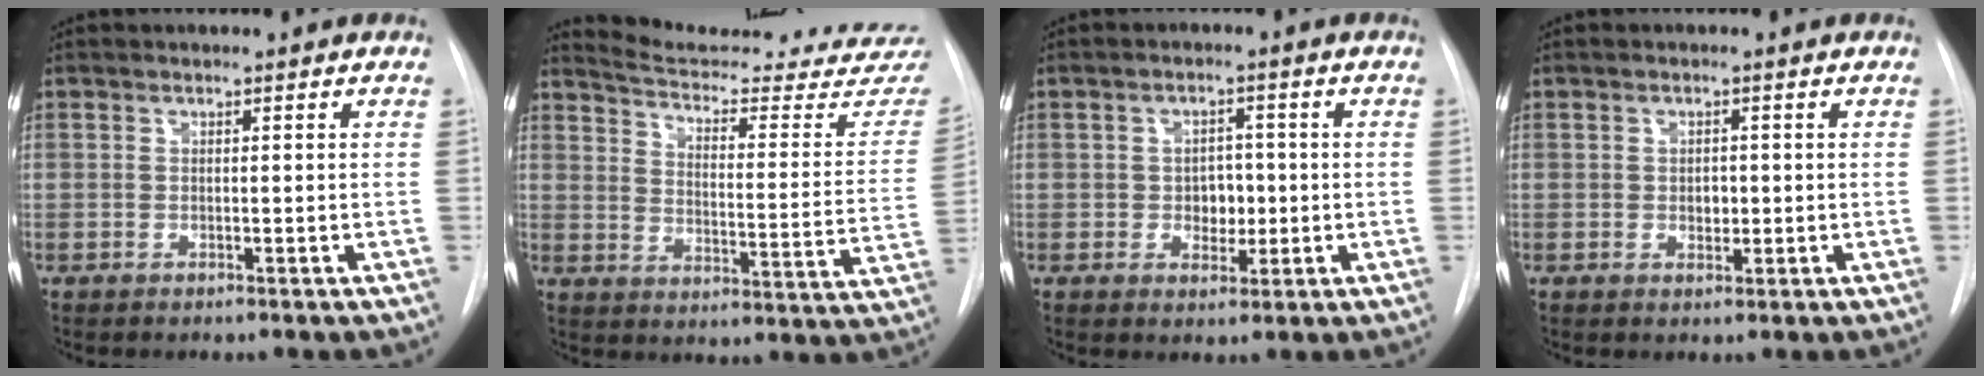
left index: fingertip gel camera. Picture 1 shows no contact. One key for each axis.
{"total": 24.1, "fx": 23.1, "fy": 2.6, "fz": 6.3, "tx": -0.076, "ty": -0.115, "tz": 0.281}
{"total": 3.9, "fx": -1.1, "fy": 2.8, "fz": 2.5, "tx": -0.029, "ty": 0.000, "tz": -0.012}
{"total": 1.9, "fx": -0.9, "fy": 1.2, "fz": 1.1, "tx": -0.016, "ty": -0.005, "tz": -0.011}